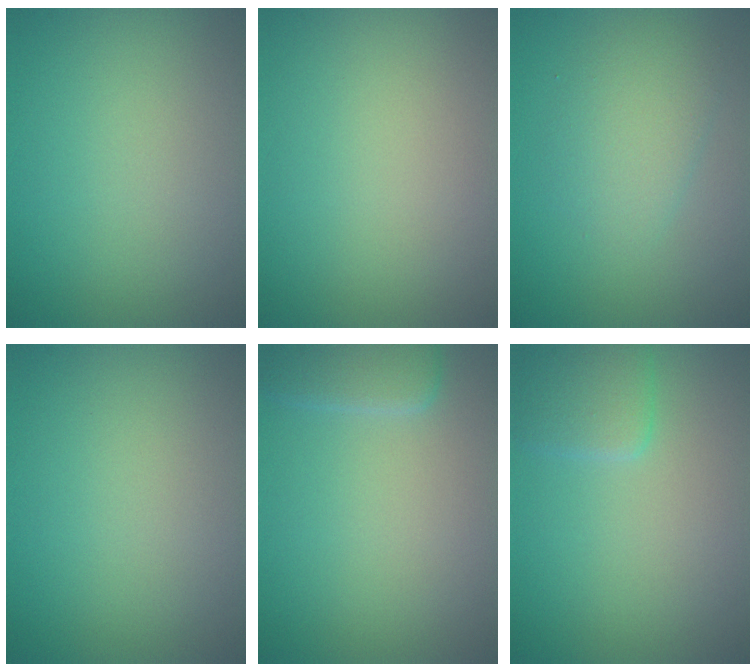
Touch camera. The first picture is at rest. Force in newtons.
{"total": 0.0}
{"total": 2.7, "press": 2.7, "slide": 0.1}
{"total": 0.0}
{"total": 2.5, "press": 2.5, "slide": 0.2}
{"total": 2.3, "press": 2.3, "slide": 0.1}